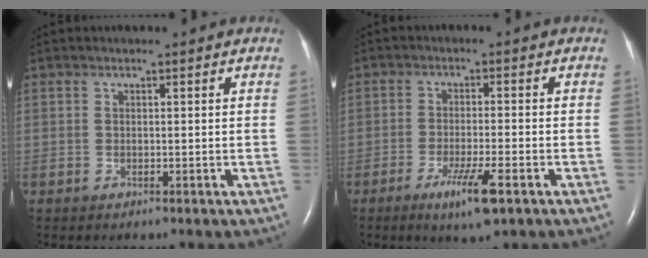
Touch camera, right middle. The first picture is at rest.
{"total": 6.3, "force": [-3.5, 0.3, 5.3], "torque": [-0.100, -0.014, -0.058]}